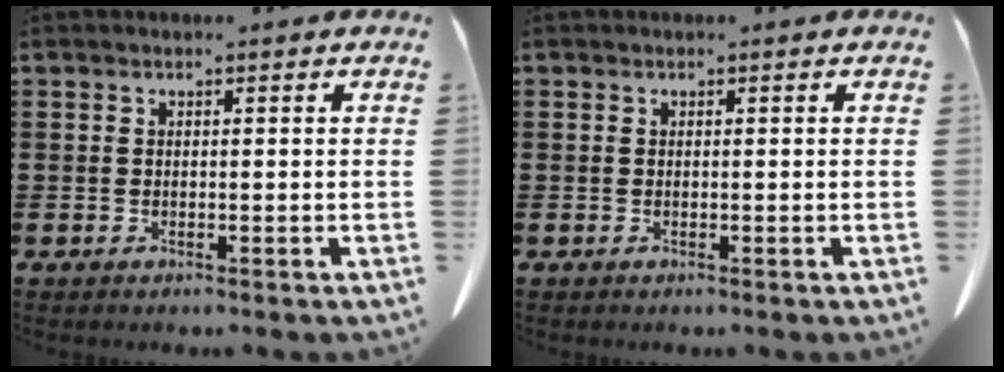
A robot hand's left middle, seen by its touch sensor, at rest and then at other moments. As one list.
[{"total": 0.0}]